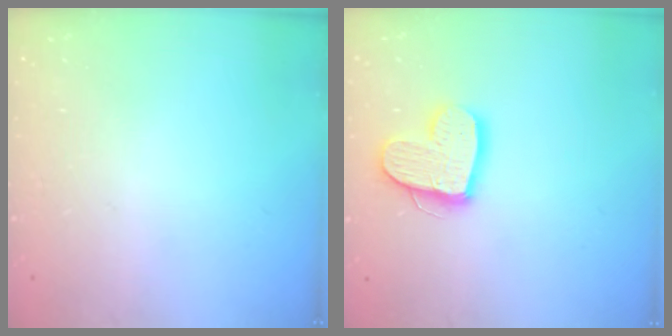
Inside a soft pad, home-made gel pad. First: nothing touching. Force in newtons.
{"total": 14.4, "press": 14.3, "slide": 1.3}